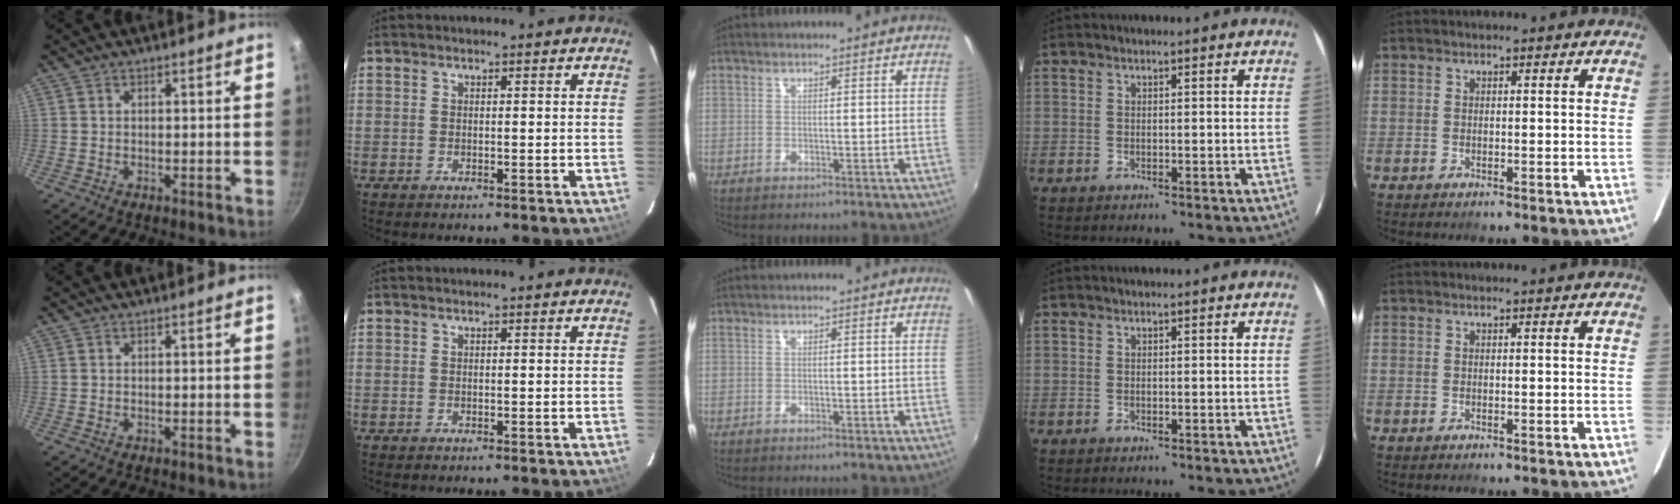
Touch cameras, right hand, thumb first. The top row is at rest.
{}